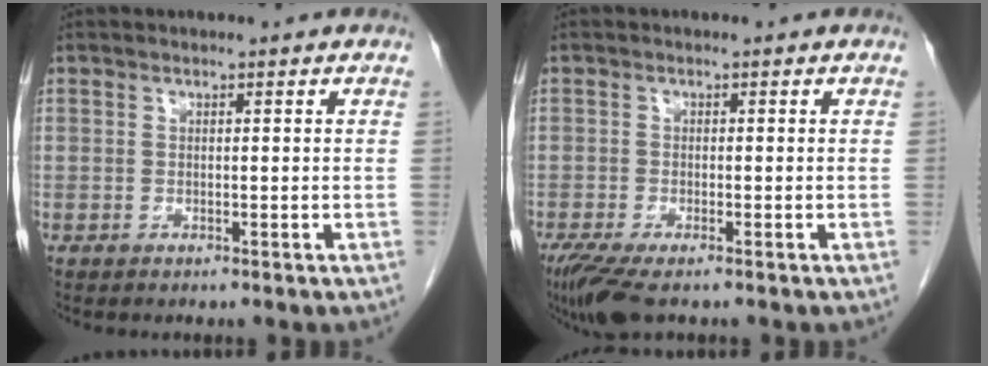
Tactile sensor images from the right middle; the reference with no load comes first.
{"total": 5.4, "force": [-3.8, 1.1, 3.7], "torque": [-0.070, -0.016, -0.066]}